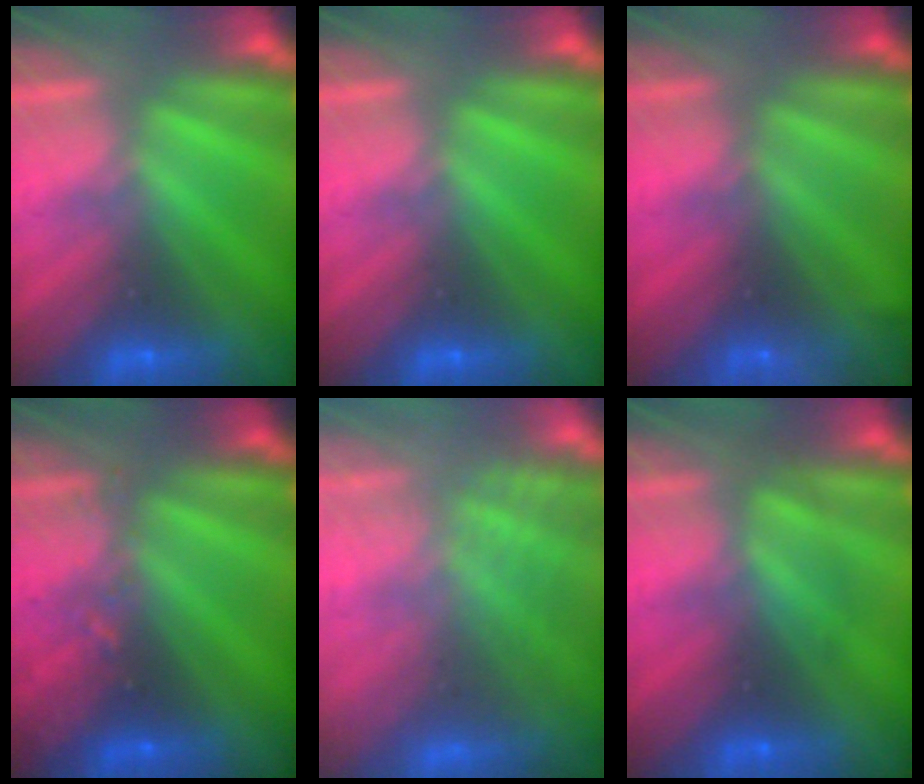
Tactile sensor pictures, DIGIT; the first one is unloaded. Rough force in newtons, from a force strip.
{"total": 0.0}
{"total": 2.4}
{"total": 2.9}
{"total": 8.9}
{"total": 2.5}